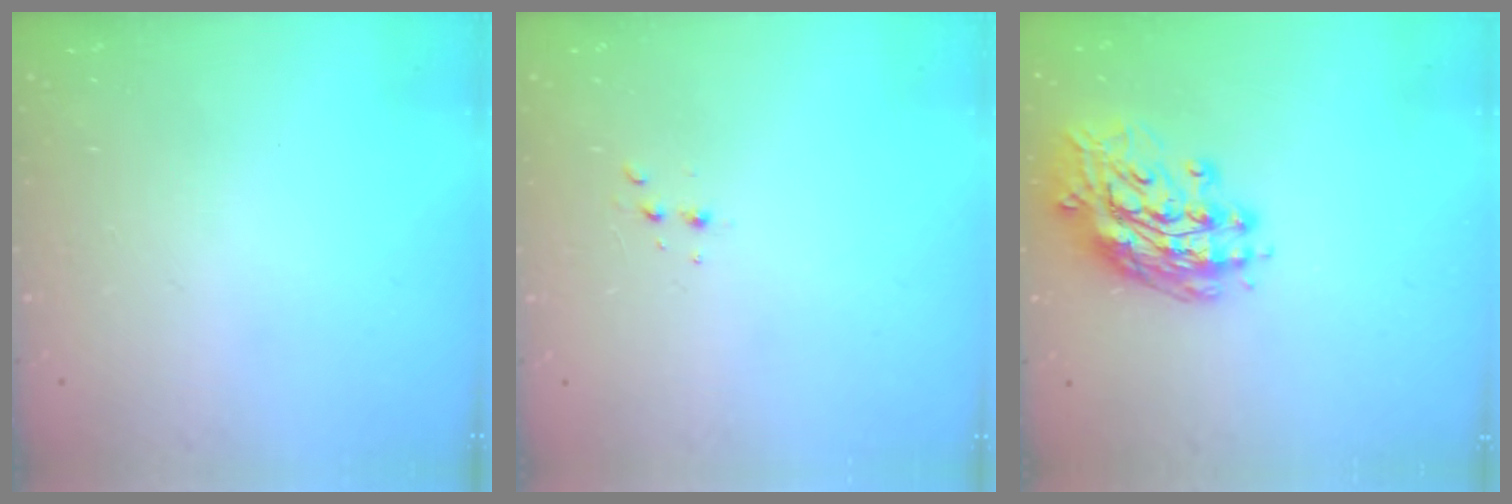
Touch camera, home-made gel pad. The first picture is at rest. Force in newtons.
{"total": 3.1, "press": 3.0, "slide": 0.6}
{"total": 14.9, "press": 14.8, "slide": 1.5}